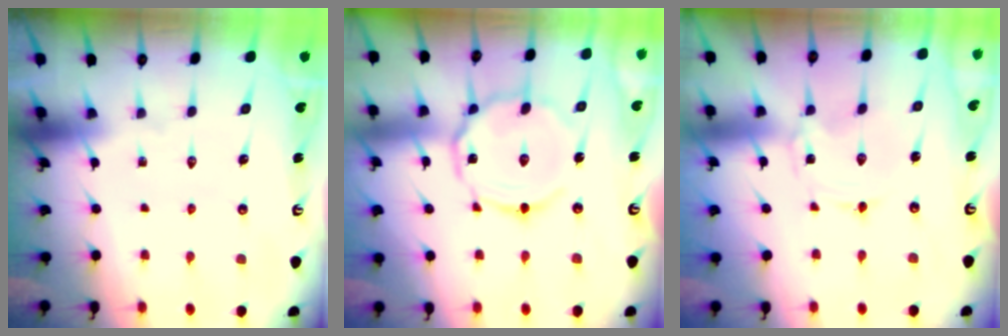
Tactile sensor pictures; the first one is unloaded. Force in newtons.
{"total": 13.2, "press": 13.2, "slide": 1.1}
{"total": 0.0}